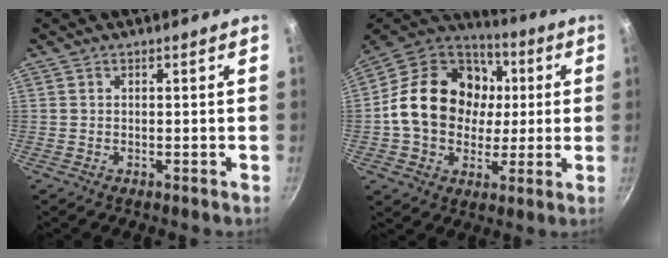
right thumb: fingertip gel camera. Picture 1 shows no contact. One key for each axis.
{"total": 22.5, "fx": 1.5, "fy": 17.9, "fz": 13.5, "tx": -0.210, "ty": 0.029, "tz": 0.020}